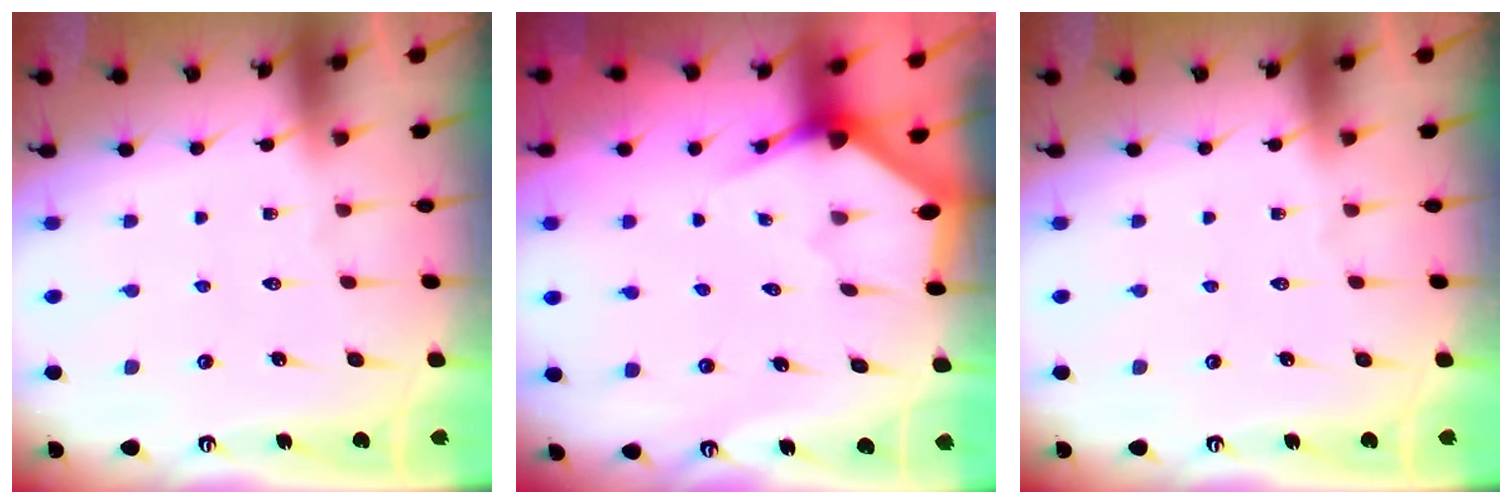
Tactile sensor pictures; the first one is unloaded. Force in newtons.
{"total": 2.9, "press": 2.9, "slide": 0.2}
{"total": 0.0}